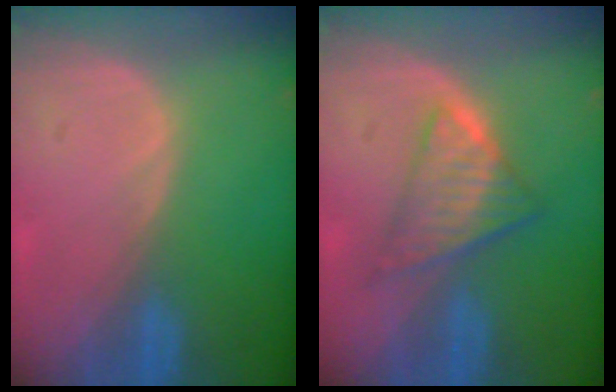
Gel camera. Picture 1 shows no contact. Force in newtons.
{"total": 6.2, "press": 5.7, "slide": 2.5}